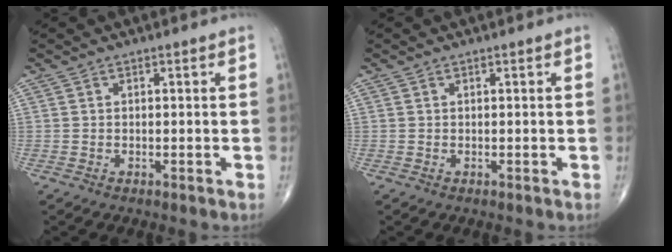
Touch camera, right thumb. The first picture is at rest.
{"total": 0.0}